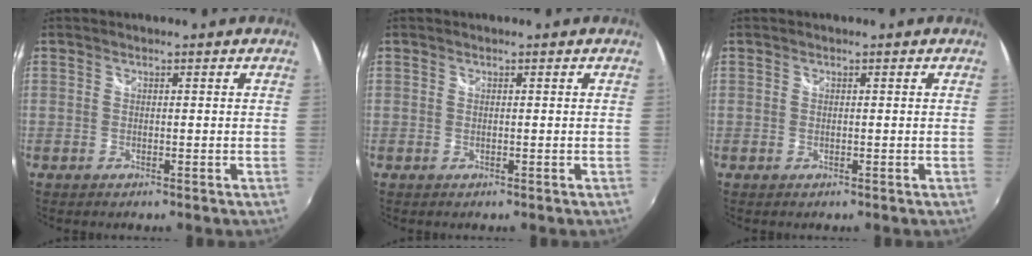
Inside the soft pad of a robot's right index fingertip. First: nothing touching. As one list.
[{"total": 0.0}, {"total": 0.0}]